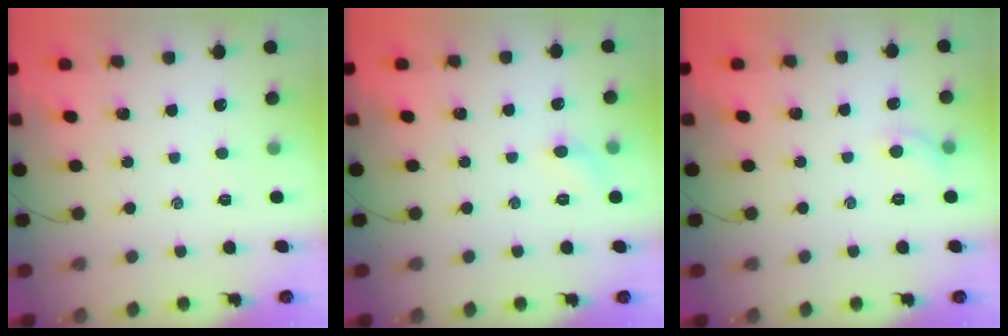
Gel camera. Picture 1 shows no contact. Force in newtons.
{"total": 5.5, "press": 5.2, "slide": 1.8}
{"total": 5.3, "press": 5.1, "slide": 1.4}